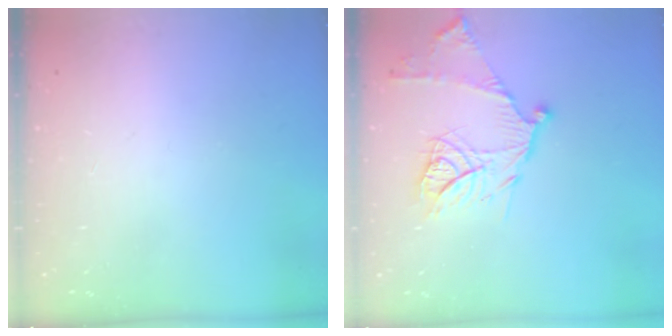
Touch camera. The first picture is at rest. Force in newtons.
{"total": 15.0, "press": 14.9, "slide": 1.2}